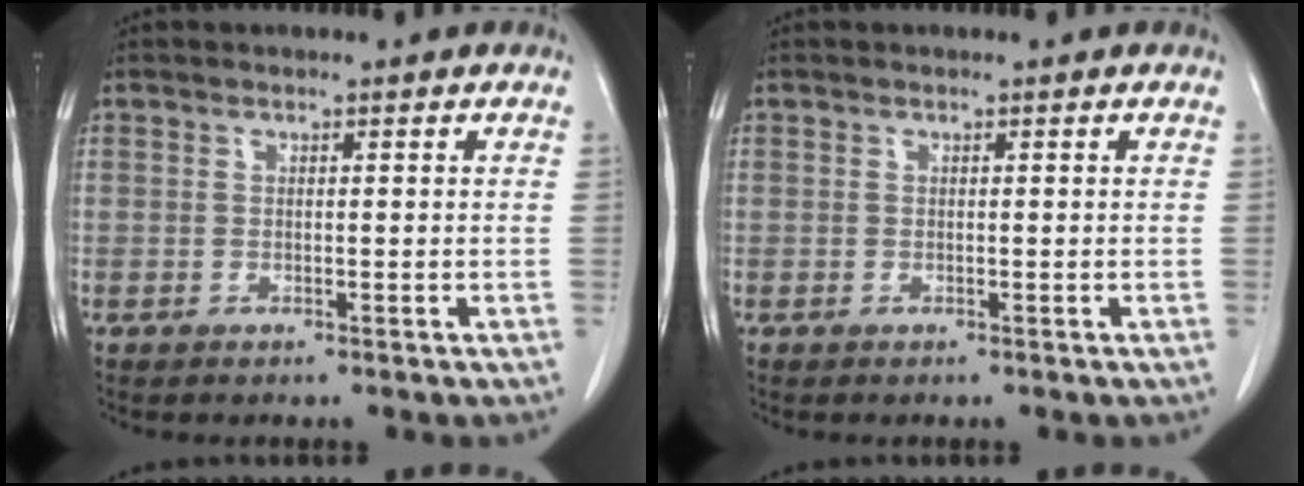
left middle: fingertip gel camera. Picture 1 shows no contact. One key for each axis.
{"total": 0.0}